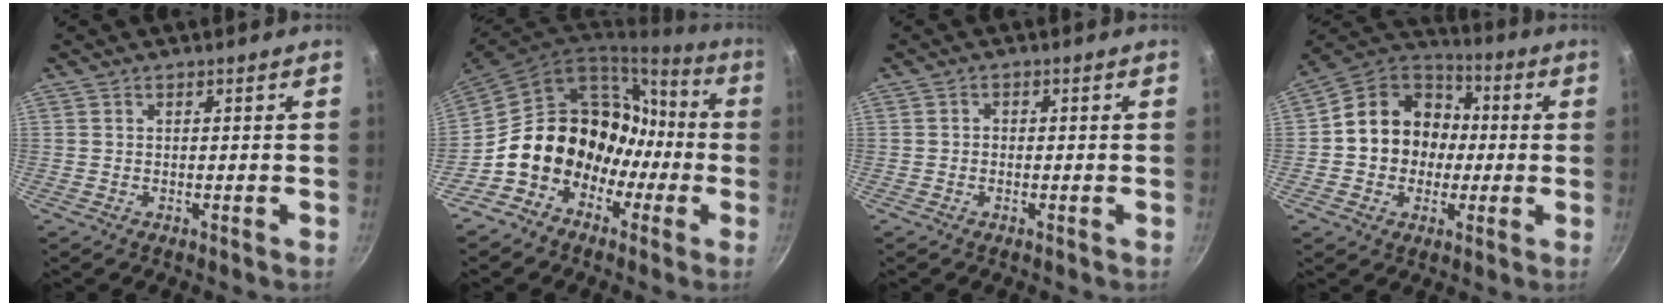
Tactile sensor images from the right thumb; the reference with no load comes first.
{"total": 19.1, "force": [-4.7, 15.6, 9.9], "torque": [-0.115, 0.083, -0.073]}
{"total": 1.1, "force": [-0.2, 0.9, 0.5], "torque": [-0.008, 0.005, -0.004]}
{"total": 15.6, "force": [0.1, 13.5, 7.9], "torque": [-0.093, 0.034, -0.013]}